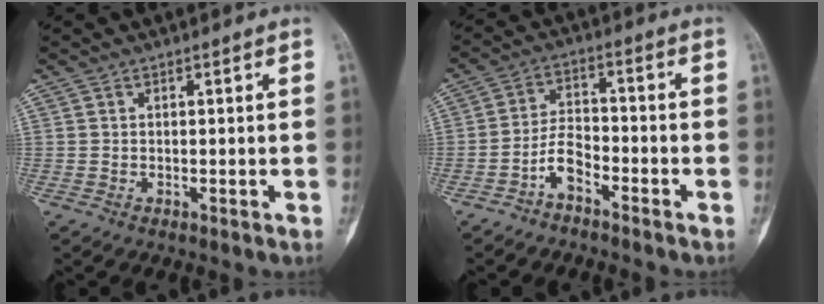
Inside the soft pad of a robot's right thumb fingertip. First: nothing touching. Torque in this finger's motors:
{"motor_torque": [-0.02, 0.12, 0.47, -0.23, 0.01]}